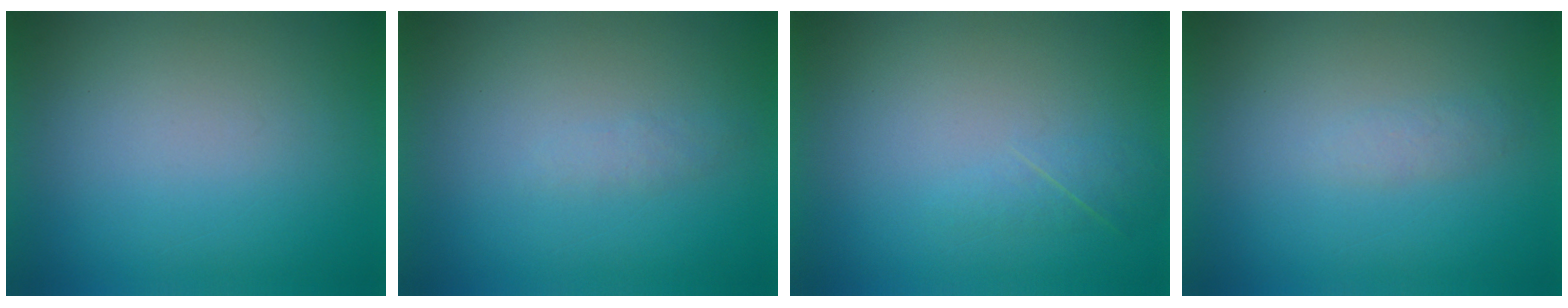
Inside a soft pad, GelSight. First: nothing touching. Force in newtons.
{"total": 1.2}
{"total": 1.9}
{"total": 1.4}